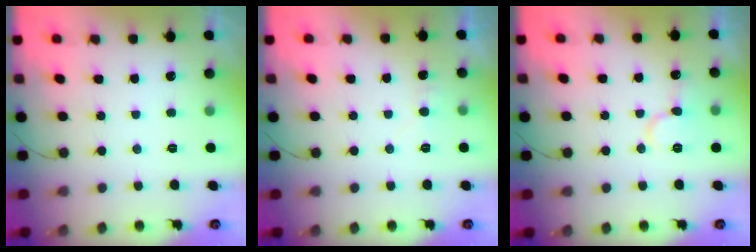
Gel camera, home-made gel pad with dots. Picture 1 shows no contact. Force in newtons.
{"total": 4.2, "press": 4.2, "slide": 0.4}
{"total": 9.6, "press": 9.5, "slide": 1.3}